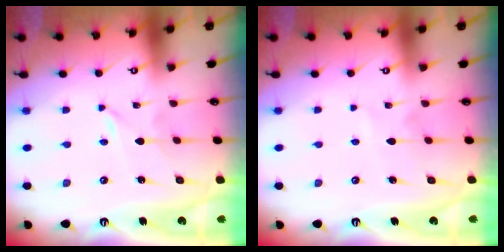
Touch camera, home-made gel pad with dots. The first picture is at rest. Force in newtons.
{"total": 4.1, "press": 4.1, "slide": 0.4}